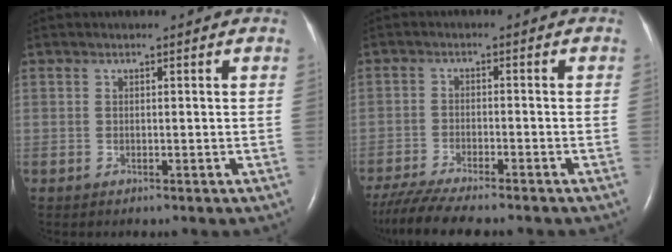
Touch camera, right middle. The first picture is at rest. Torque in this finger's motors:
{"motor_torque": [0.87, -0.91, 0.13, 0.09]}